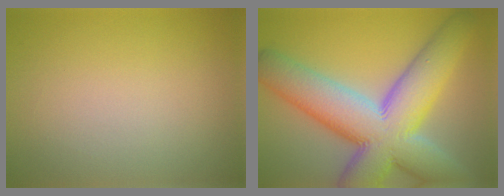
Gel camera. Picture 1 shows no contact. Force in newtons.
{"total": 14.2, "press": 14.1, "slide": 1.1}